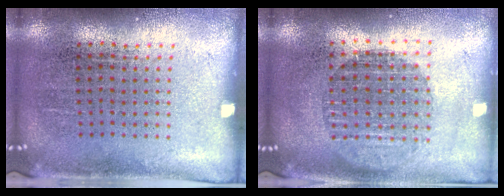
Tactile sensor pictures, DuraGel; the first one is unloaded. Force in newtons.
{"total": 1.8, "press": 1.5, "slide": 1.0}